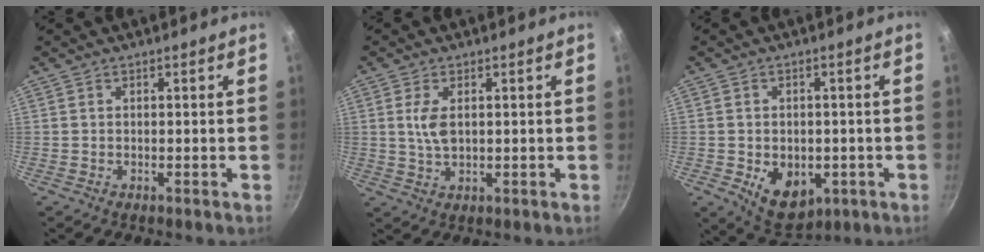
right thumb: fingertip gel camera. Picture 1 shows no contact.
{"total": 4.5, "force": [0.9, 2.4, 3.7], "torque": [-0.071, -0.006, 0.020]}
{"total": 9.7, "force": [-2.5, 6.8, 6.4], "torque": [-0.068, -0.006, -0.018]}